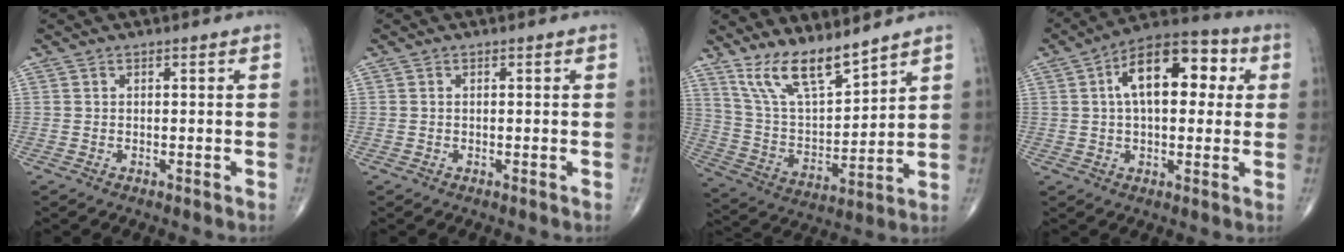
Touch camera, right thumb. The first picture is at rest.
{"total": 0.0}
{"total": 12.5, "force": [9.9, 3.4, 6.9], "torque": [-0.114, -0.064, 0.203]}
{"total": 15.6, "force": [3.6, 8.2, 12.7], "torque": [-0.173, 0.026, 0.047]}